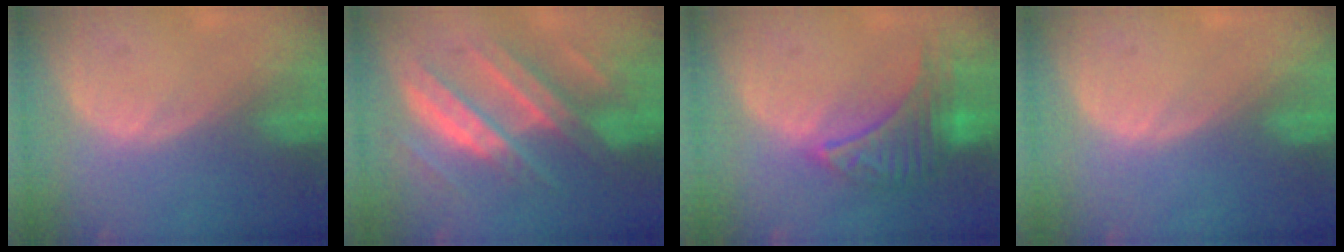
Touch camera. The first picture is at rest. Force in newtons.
{"total": 9.9, "press": 9.8, "slide": 0.9}
{"total": 8.2, "press": 8.2, "slide": 0.4}
{"total": 0.0}